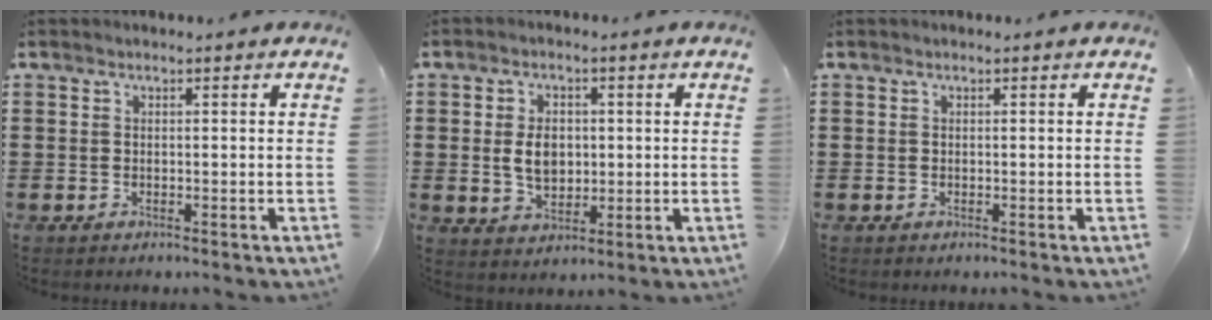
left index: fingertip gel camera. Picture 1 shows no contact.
{"total": 5.2, "force": [0.4, 3.4, 3.9], "torque": [-0.073, 0.003, -0.001]}
{"total": 0.0}